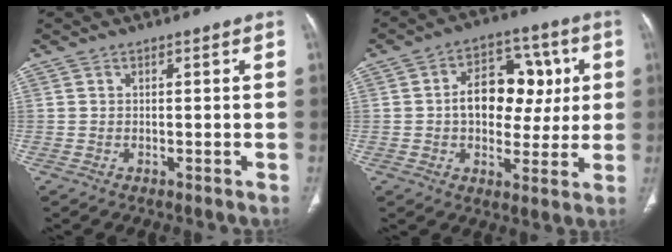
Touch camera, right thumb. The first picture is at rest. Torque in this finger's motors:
{"motor_torque": [-0.01, 0.03, 0.46, 0.06, 0.10]}